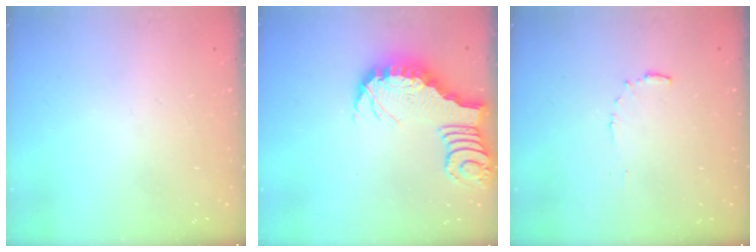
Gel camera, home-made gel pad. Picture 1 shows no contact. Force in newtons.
{"total": 3.1, "press": 3.1, "slide": 0.6}
{"total": 5.1, "press": 5.1, "slide": 0.3}